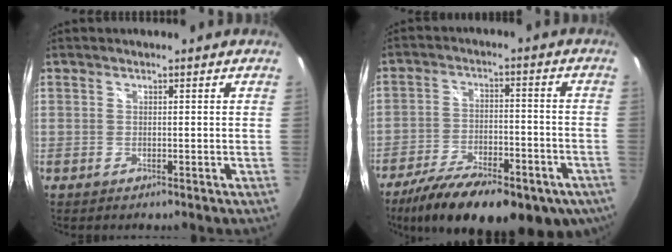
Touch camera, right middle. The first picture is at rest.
{"total": 24.8, "force": [-16.8, 9.8, 15.3], "torque": [-0.273, -0.047, -0.237]}